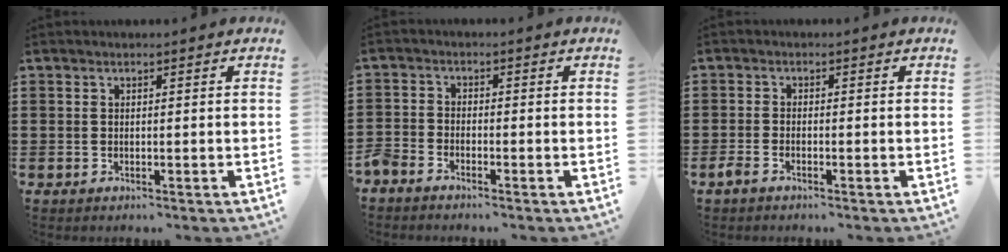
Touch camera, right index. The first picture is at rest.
{"total": 2.2, "force": [-2.2, 0.4, 0.1], "torque": [-0.013, 0.001, -0.048]}
{"total": 1.4, "force": [-1.0, 0.4, 0.9], "torque": [-0.031, -0.007, -0.024]}